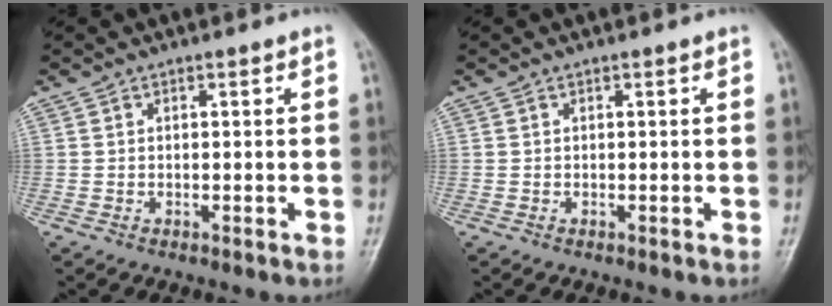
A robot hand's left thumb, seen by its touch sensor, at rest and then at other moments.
{"total": 0.0}